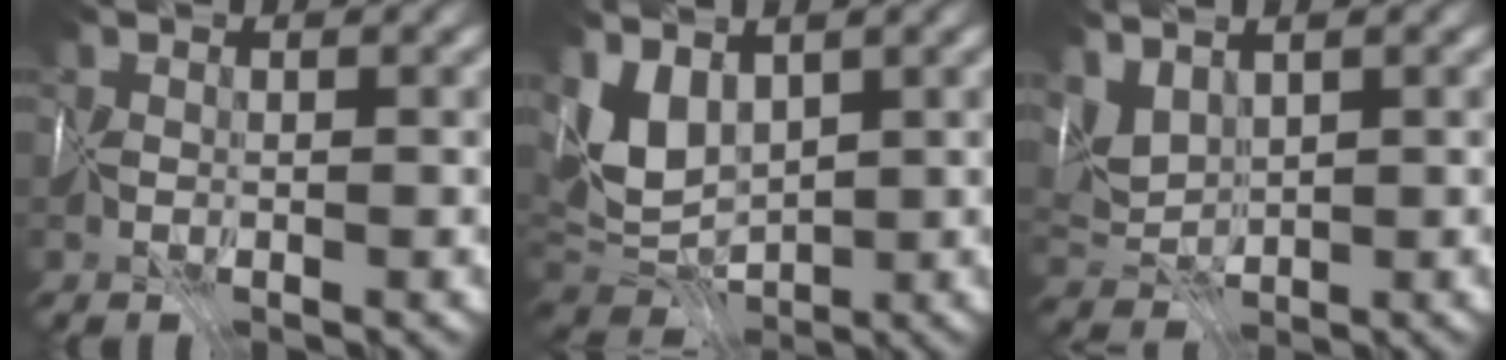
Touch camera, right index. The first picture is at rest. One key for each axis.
{"total": 3.7, "fx": 2.2, "fy": 2.1, "fz": 2.2, "tx": -0.052, "ty": -0.003, "tz": 0.043}
{"total": 2.5, "fx": 2.4, "fy": 0.4, "fz": 0.5, "tx": -0.026, "ty": 0.007, "tz": 0.052}